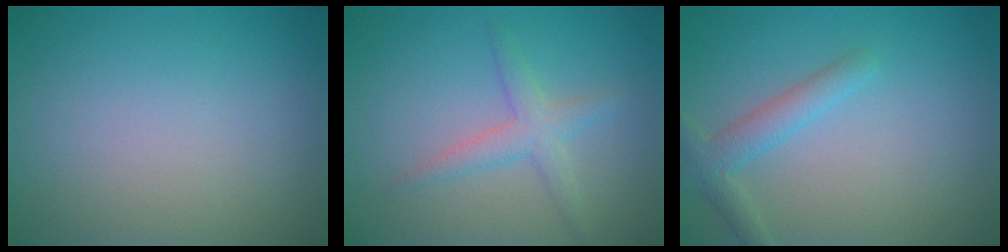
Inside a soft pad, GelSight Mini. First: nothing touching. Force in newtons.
{"total": 2.5, "press": 2.5, "slide": 0.0}
{"total": 2.5, "press": 2.5, "slide": 0.2}